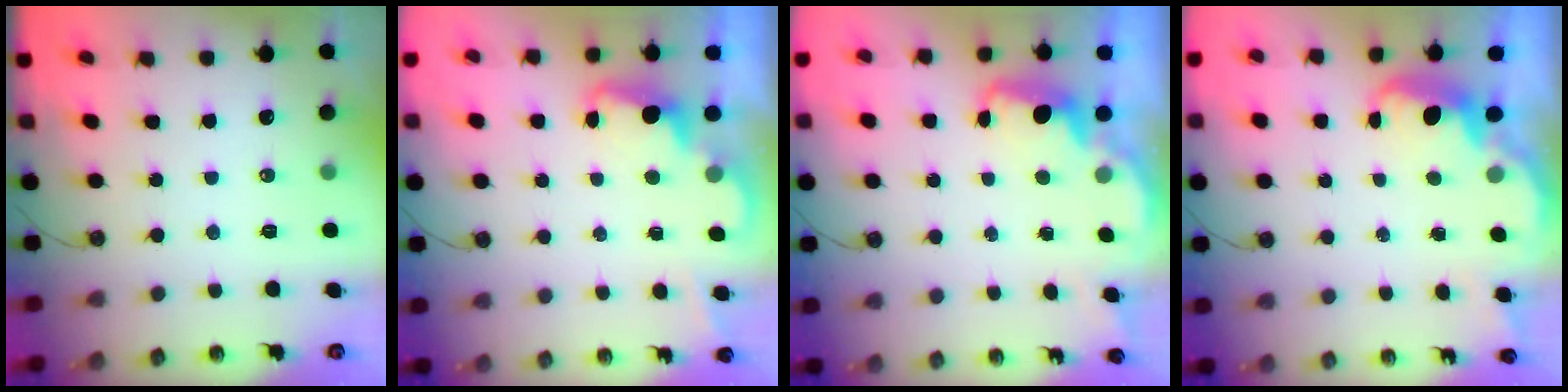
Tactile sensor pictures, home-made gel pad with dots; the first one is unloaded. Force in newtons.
{"total": 2.3, "press": 2.2, "slide": 0.5}
{"total": 2.5, "press": 2.4, "slide": 0.6}
{"total": 2.7, "press": 2.7, "slide": 0.7}